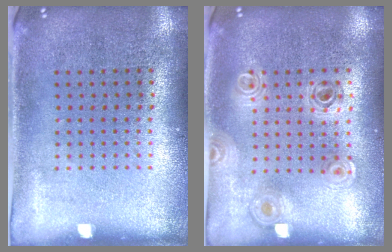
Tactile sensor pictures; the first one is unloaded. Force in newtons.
{"total": 0.8, "press": 0.8, "slide": 0.1}